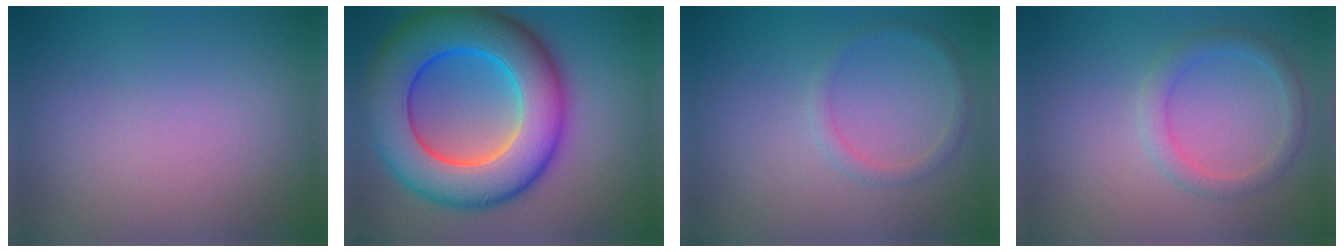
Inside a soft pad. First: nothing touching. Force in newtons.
{"total": 13.4, "press": 13.4, "slide": 0.3}
{"total": 1.3, "press": 1.3, "slide": 0.1}
{"total": 2.2, "press": 2.2, "slide": 0.1}